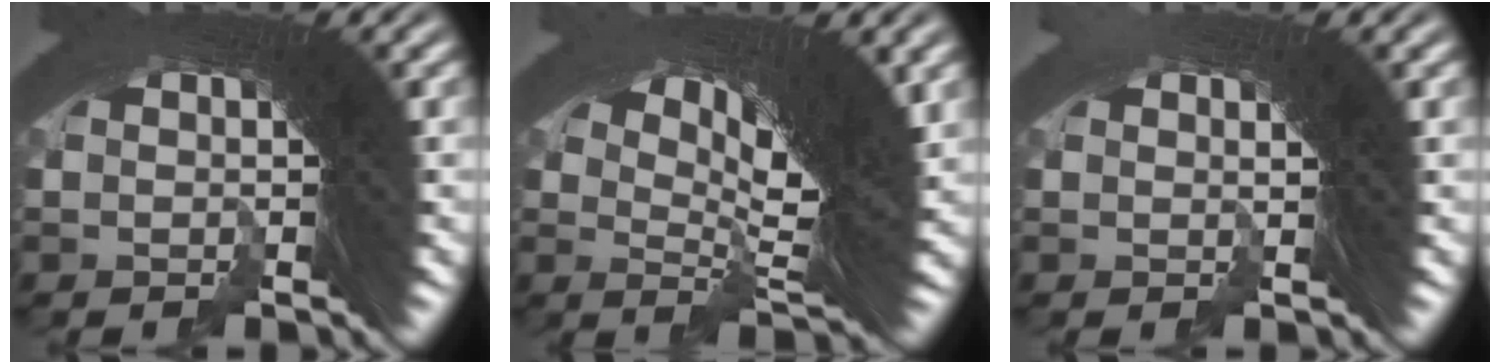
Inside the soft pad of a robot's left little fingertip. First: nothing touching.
{"total": 9.0, "force": [1.3, 3.6, 8.2], "torque": [-0.127, -0.006, 0.021]}
{"total": 1.6, "force": [-1.5, 0.5, -0.2], "torque": [-0.013, -0.022, -0.018]}